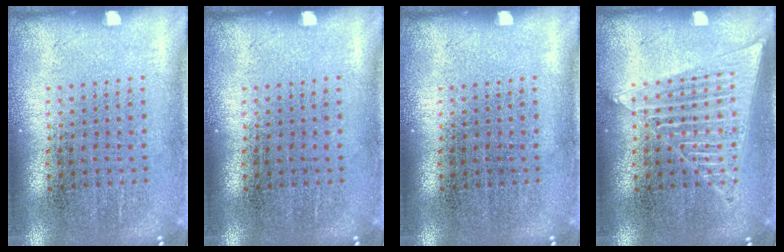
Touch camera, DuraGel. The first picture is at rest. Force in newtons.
{"total": 0.0}
{"total": 0.0}
{"total": 1.4, "press": 1.4, "slide": 0.1}